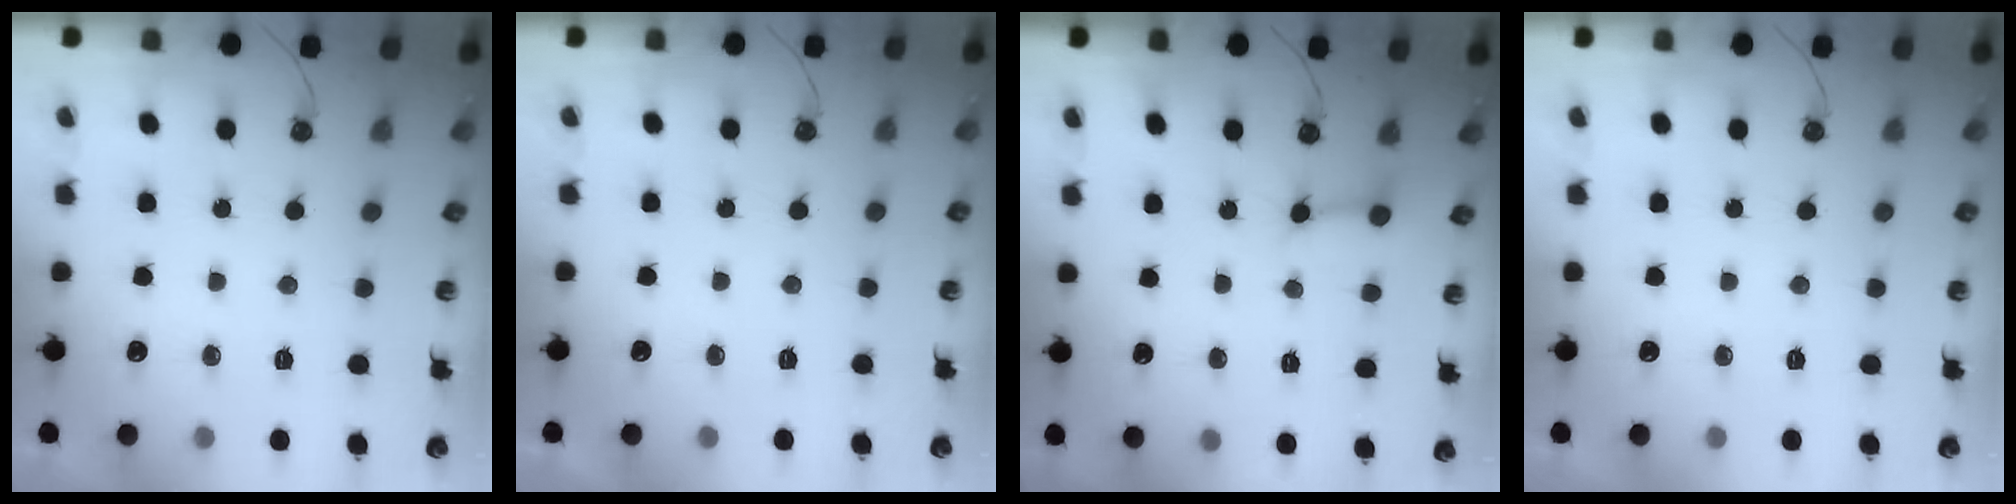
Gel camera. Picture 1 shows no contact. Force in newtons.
{"total": 0.0}
{"total": 3.3, "press": 3.3, "slide": 0.4}
{"total": 0.0}